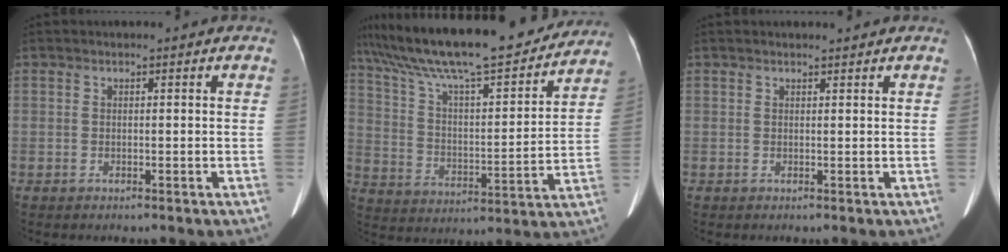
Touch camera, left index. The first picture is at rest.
{"total": 25.6, "force": [21.8, 3.7, 12.9], "torque": [-0.220, -0.002, 0.329]}
{"total": 1.9, "force": [1.9, 0.0, 0.5], "torque": [-0.005, -0.002, 0.023]}